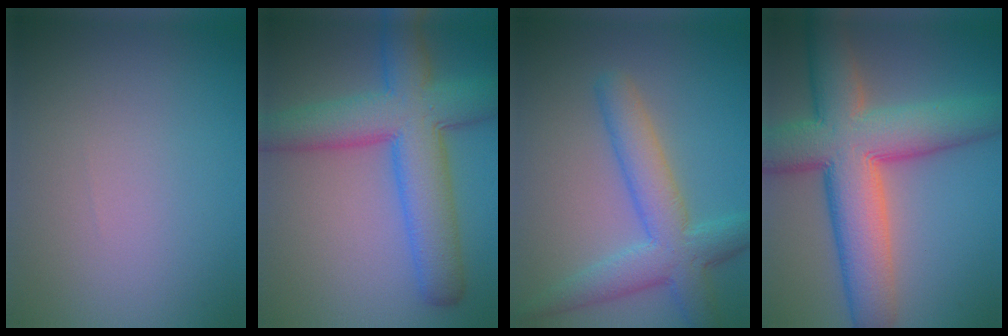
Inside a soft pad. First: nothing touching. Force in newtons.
{"total": 9.3, "press": 9.3, "slide": 0.3}
{"total": 5.7, "press": 5.7, "slide": 0.2}
{"total": 11.8, "press": 11.8, "slide": 0.5}